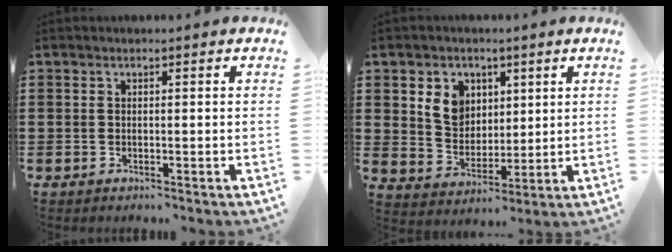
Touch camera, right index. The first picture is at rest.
{"total": 6.3, "force": [2.6, 5.4, 2.0], "torque": [-0.059, 0.013, 0.047]}